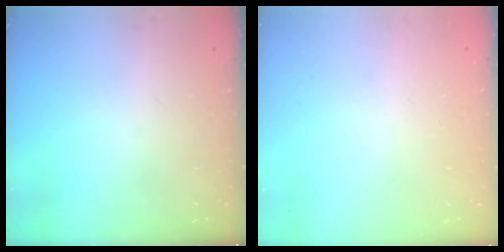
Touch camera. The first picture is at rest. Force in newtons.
{"total": 0.0}